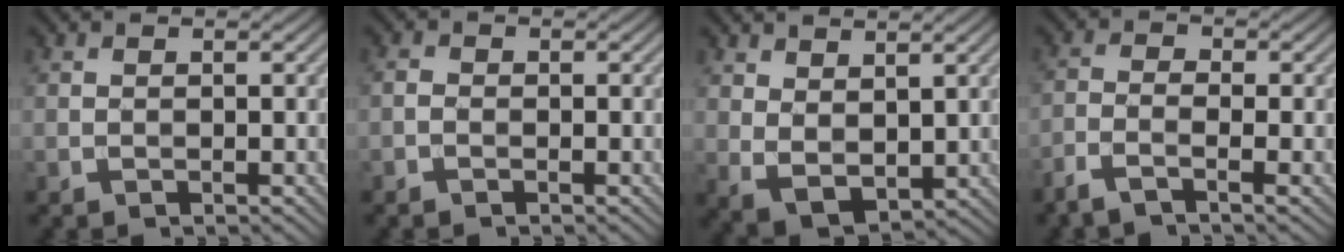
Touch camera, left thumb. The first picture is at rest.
{"total": 1.1, "force": [-0.7, 0.7, 0.5], "torque": [-0.011, 0.002, -0.016]}
{"total": 4.4, "force": [2.3, 2.5, 2.8], "torque": [-0.066, -0.011, 0.053]}
{"total": 3.6, "force": [-2.4, 0.7, 2.7], "torque": [-0.059, -0.007, -0.058]}